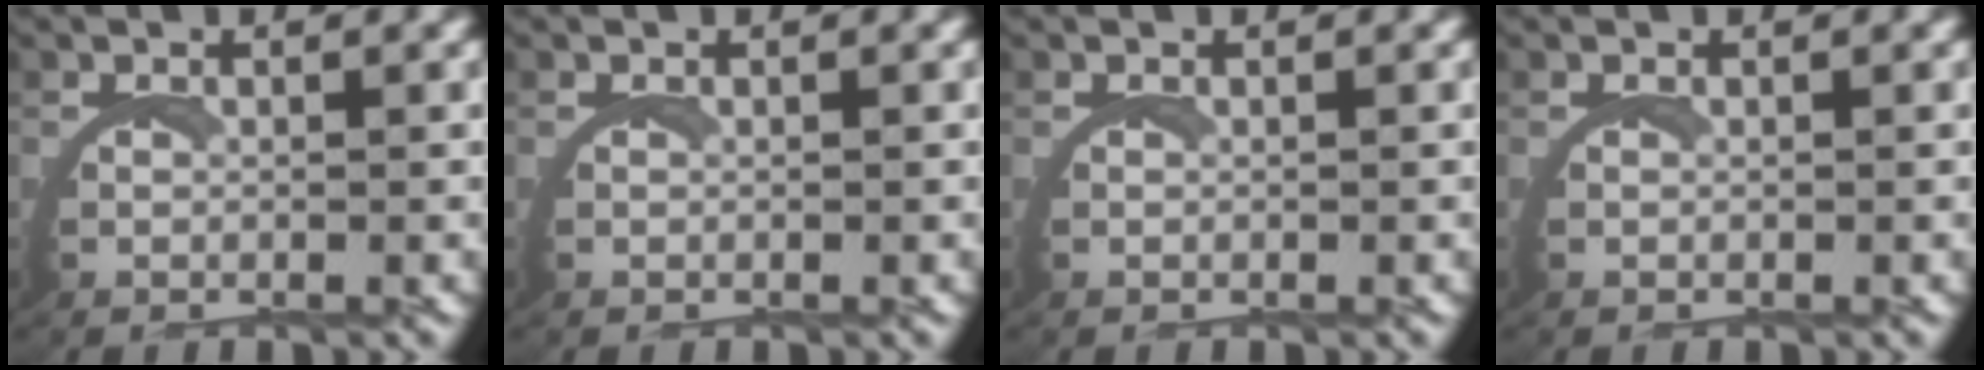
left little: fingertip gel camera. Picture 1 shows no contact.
{"total": 0.0}
{"total": 0.0}
{"total": 0.0}